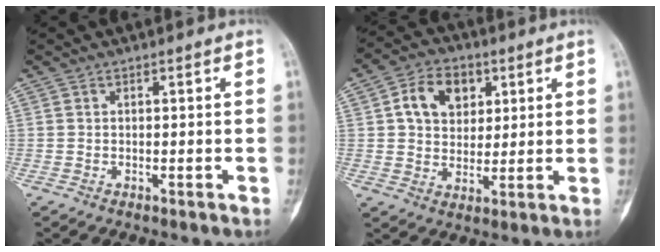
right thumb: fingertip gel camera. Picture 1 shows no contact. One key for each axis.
{"total": 10.0, "fx": 3.2, "fy": 7.5, "fz": 5.8, "tx": -0.058, "ty": -0.005, "tz": 0.052}